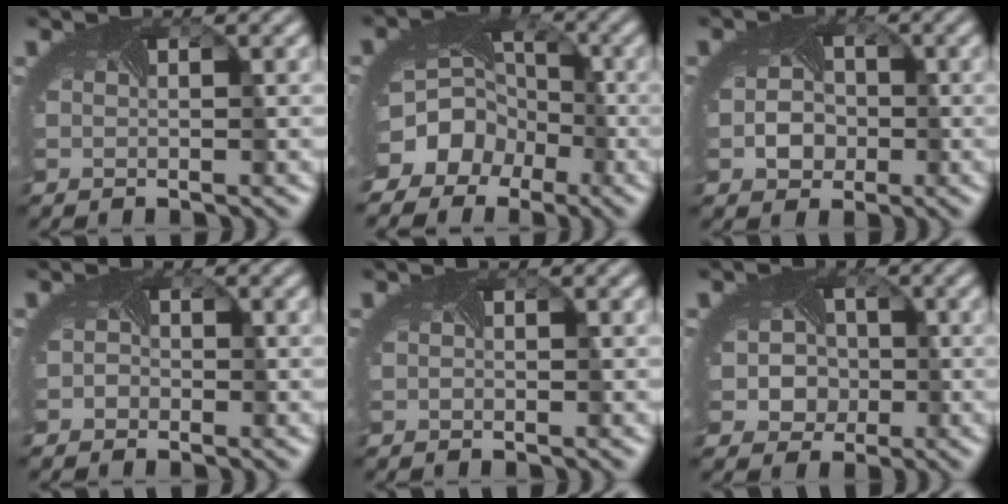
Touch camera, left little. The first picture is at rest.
{"total": 11.5, "force": [-5.8, 9.3, 3.8], "torque": [-0.075, -0.032, -0.096]}
{"total": 3.6, "force": [-0.9, 3.0, 1.7], "torque": [-0.015, -0.001, -0.009]}
{"total": 1.9, "force": [-0.8, 1.6, 0.6], "torque": [0.010, 0.001, -0.013]}
{"total": 0.0}
{"total": 7.1, "force": [-0.7, 6.2, 3.2], "torque": [-0.046, 0.006, -0.037]}